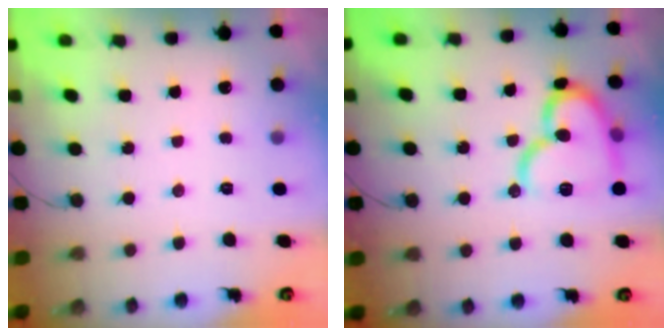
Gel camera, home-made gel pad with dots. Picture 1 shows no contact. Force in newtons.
{"total": 16.7, "press": 16.6, "slide": 1.9}